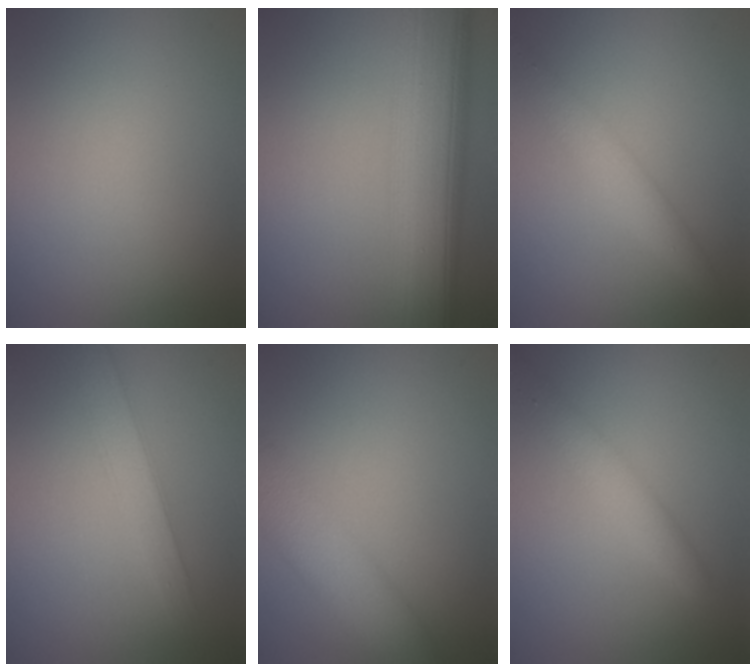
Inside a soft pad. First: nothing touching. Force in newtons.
{"total": 10.9, "press": 10.9, "slide": 0.2}
{"total": 2.9, "press": 2.9, "slide": 0.1}
{"total": 2.5, "press": 2.5, "slide": 0.2}
{"total": 5.8, "press": 5.8, "slide": 0.5}
{"total": 2.8, "press": 2.8, "slide": 0.0}